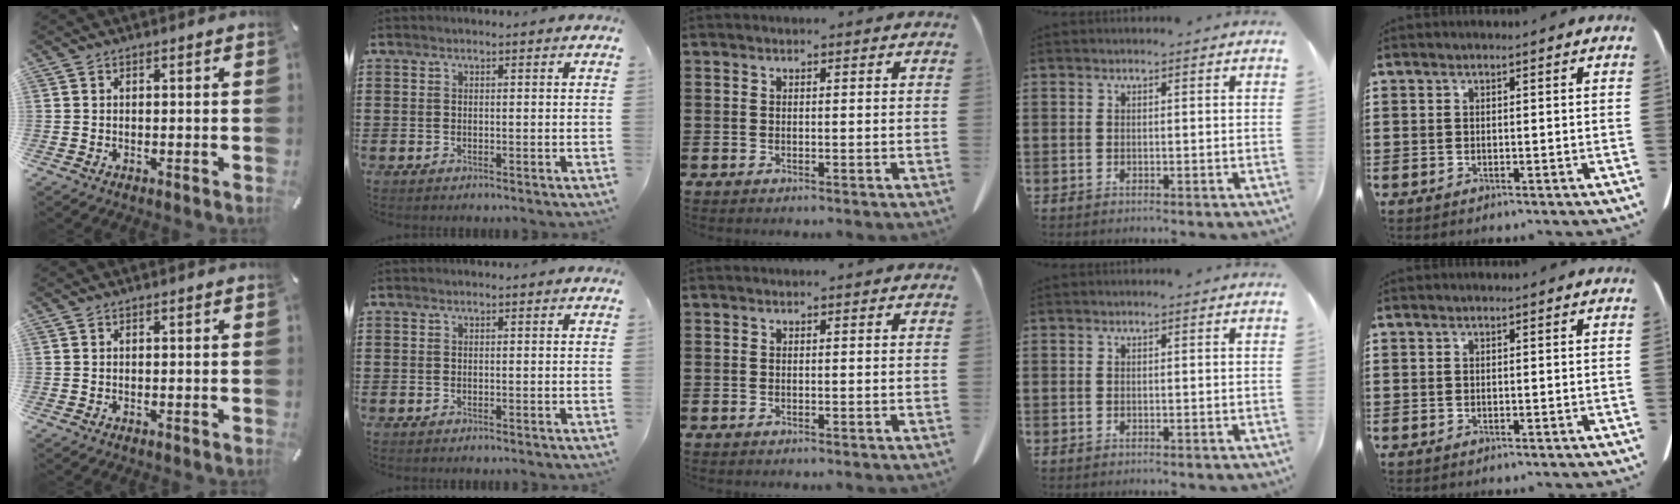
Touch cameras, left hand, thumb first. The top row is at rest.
{}